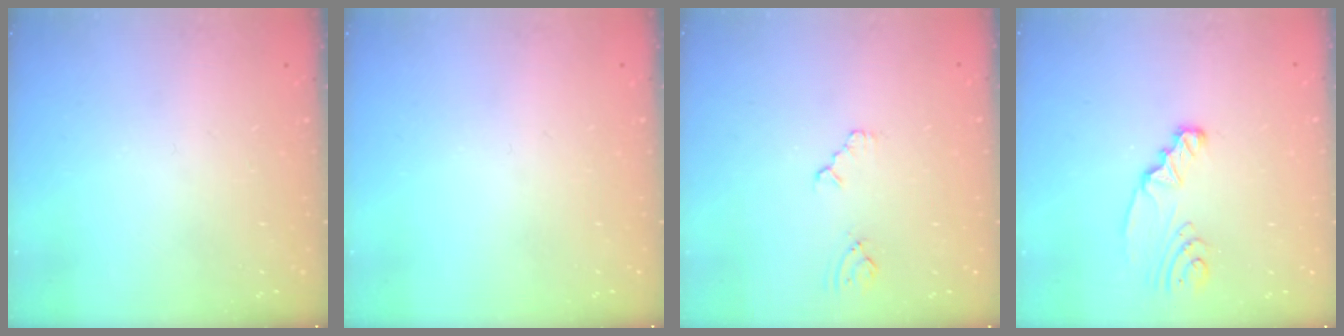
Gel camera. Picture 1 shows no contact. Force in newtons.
{"total": 0.0}
{"total": 2.3, "press": 2.3, "slide": 0.4}
{"total": 3.0, "press": 3.0, "slide": 0.4}